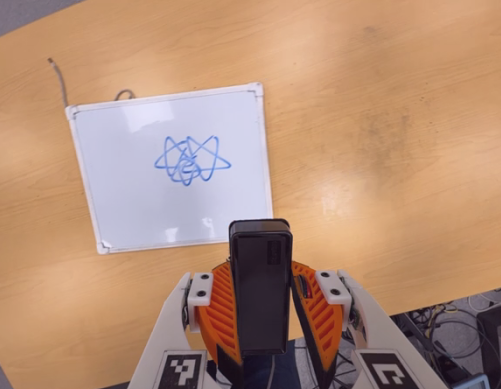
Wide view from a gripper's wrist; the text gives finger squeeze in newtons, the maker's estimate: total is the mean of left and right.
{"total": 6.2, "left": 5.8, "right": 6.6}